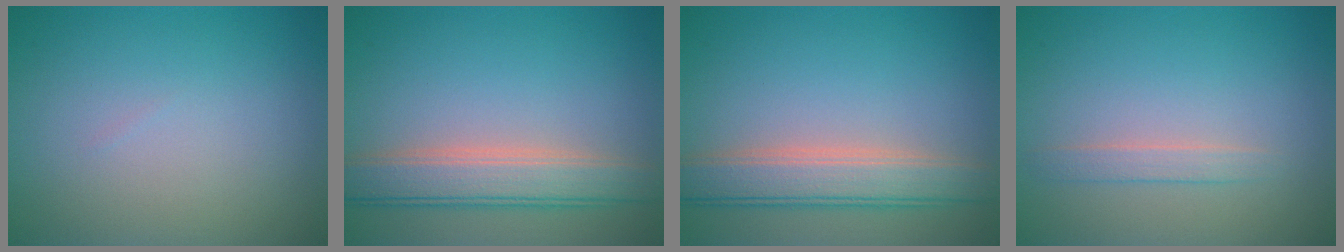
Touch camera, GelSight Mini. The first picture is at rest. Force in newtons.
{"total": 5.0, "press": 5.0, "slide": 0.5}
{"total": 5.0, "press": 5.0, "slide": 0.5}
{"total": 1.3, "press": 1.3, "slide": 0.1}